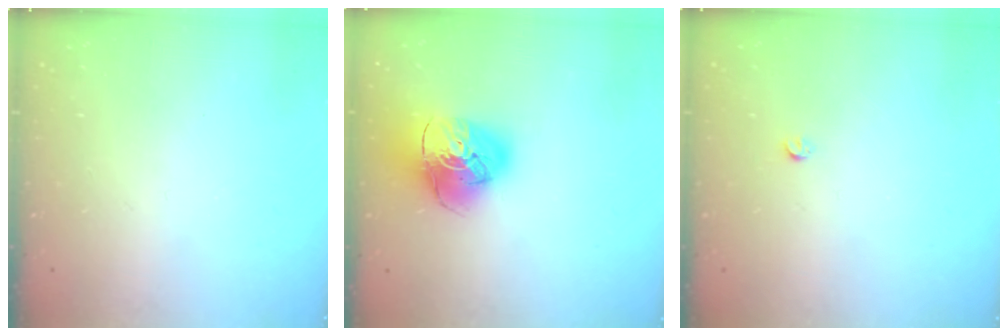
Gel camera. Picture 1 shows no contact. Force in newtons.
{"total": 15.2, "press": 15.1, "slide": 1.9}
{"total": 2.8, "press": 2.8, "slide": 0.5}